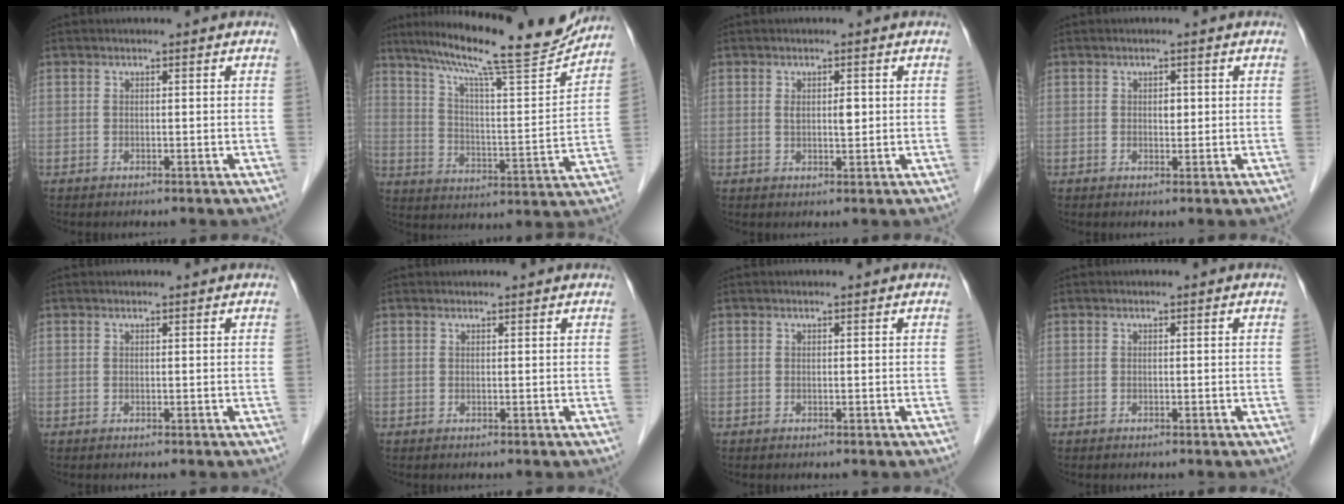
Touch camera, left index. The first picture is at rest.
{"total": 19.8, "force": [17.2, 0.8, 9.8], "torque": [-0.159, -0.011, 0.256]}
{"total": 2.2, "force": [0.4, 0.8, 2.0], "torque": [-0.033, 0.000, 0.008]}
{"total": 1.2, "force": [0.2, 0.7, 0.9], "torque": [-0.011, 0.000, 0.004]}
{"total": 0.6, "force": [0.6, 0.0, 0.1], "torque": [-0.006, 0.005, 0.010]}
{"total": 1.5, "force": [1.5, 0.0, 0.2], "torque": [-0.007, 0.010, 0.020]}
{"total": 0.0}
{"total": 0.0}